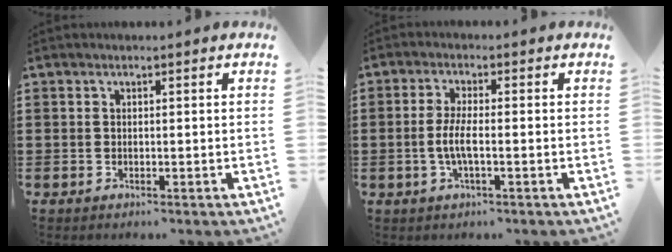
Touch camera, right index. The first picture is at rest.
{"total": 4.0, "force": [-1.0, 0.8, 3.8], "torque": [-0.089, -0.006, -0.027]}